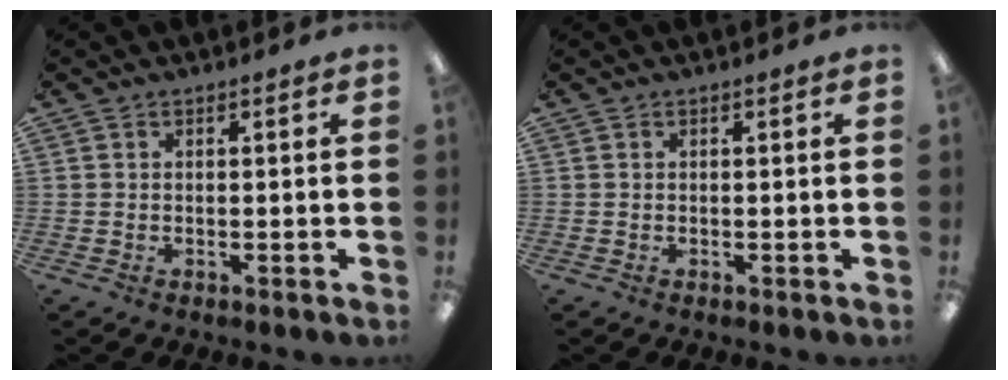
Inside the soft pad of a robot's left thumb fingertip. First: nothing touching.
{"total": 0.0}